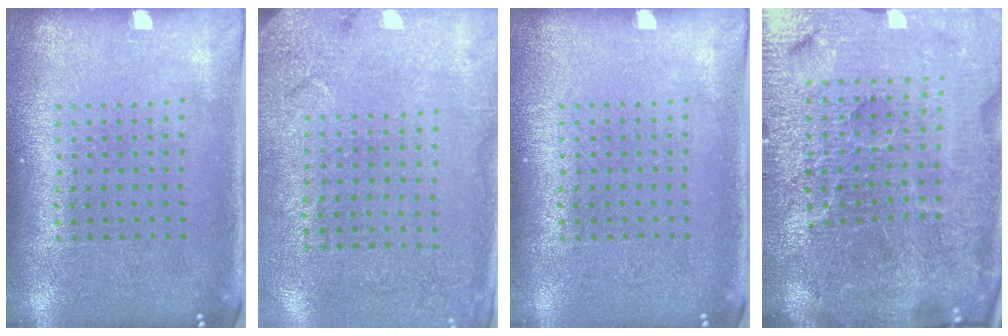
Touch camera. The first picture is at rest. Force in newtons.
{"total": 2.7, "press": 2.2, "slide": 1.6}
{"total": 0.0}
{"total": 6.4, "press": 5.7, "slide": 2.9}